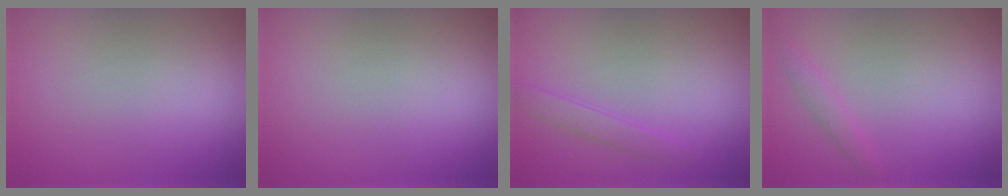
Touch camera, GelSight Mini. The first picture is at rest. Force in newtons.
{"total": 0.0}
{"total": 1.3, "press": 1.3, "slide": 0.1}
{"total": 1.0, "press": 1.0, "slide": 0.1}